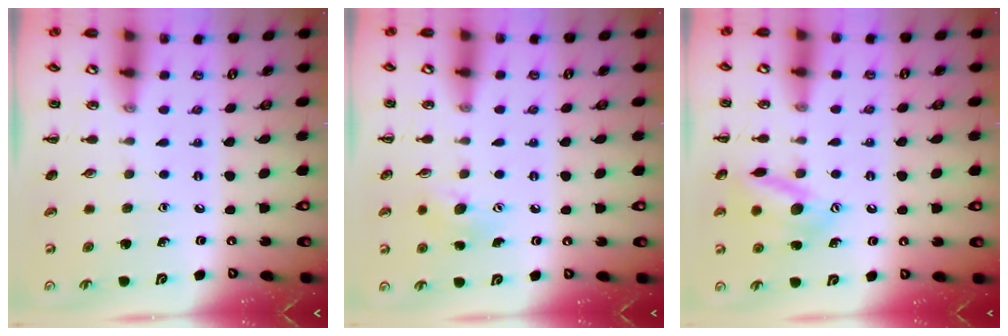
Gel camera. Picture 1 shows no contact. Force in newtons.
{"total": 6.5, "press": 6.4, "slide": 1.6}
{"total": 13.7, "press": 13.7, "slide": 1.0}